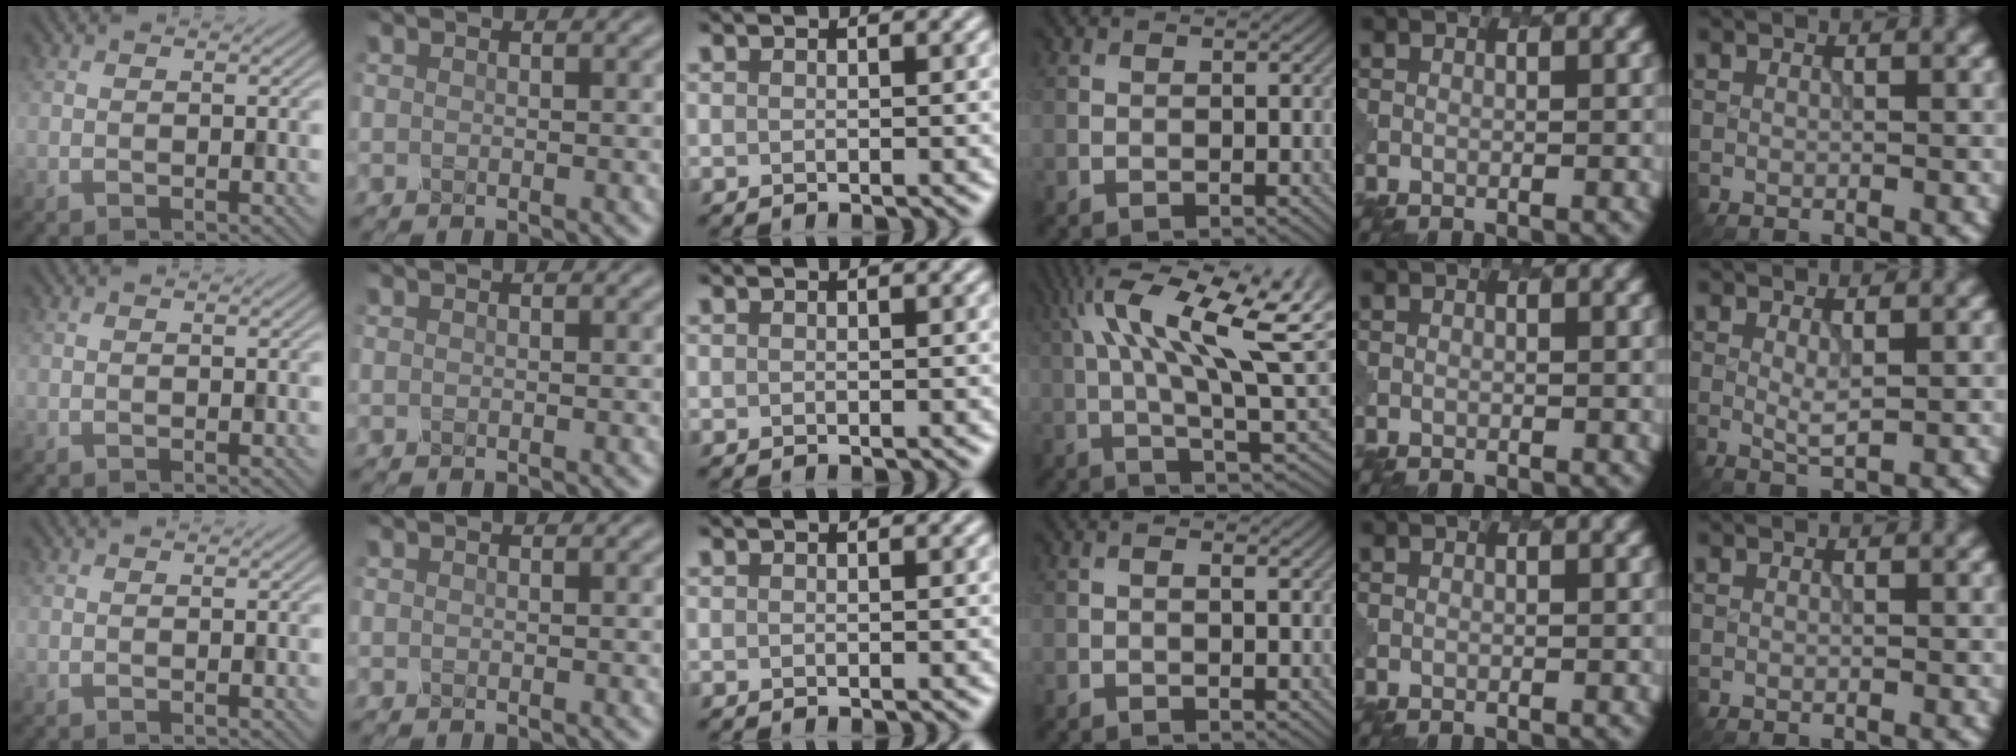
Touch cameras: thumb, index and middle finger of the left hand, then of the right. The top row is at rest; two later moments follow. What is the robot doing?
{"motion": "dispense", "object": "oil cruet"}